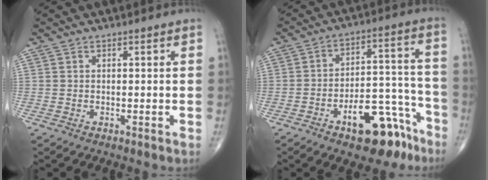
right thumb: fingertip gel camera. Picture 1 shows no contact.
{"total": 15.4, "force": [-9.2, 6.9, 10.2], "torque": [-0.106, 0.087, -0.130]}